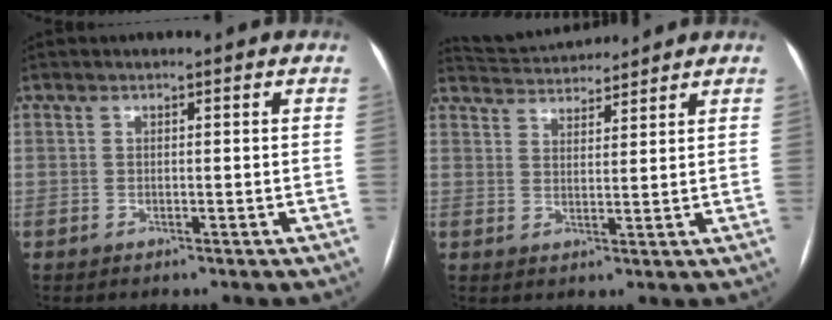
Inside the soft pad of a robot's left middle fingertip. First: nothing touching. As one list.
[{"total": 6.5, "force": [6.5, 0.2, 0.6], "torque": [-0.022, 0.026, 0.109]}]